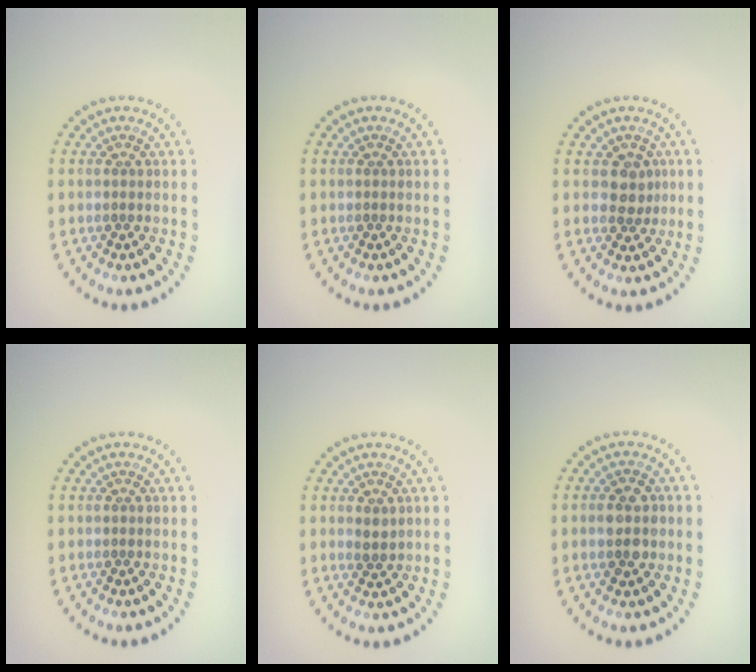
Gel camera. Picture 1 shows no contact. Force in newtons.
{"total": 0.0}
{"total": 1.9, "press": 1.8, "slide": 0.8}
{"total": 0.0}
{"total": 1.0, "press": 0.9, "slide": 0.2}
{"total": 2.4, "press": 2.4, "slide": 0.3}